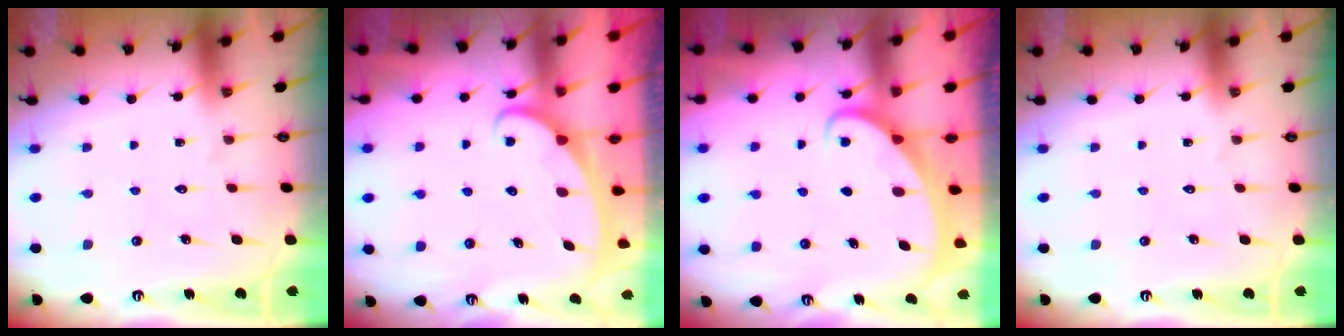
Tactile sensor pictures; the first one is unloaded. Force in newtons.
{"total": 2.4, "press": 2.4, "slide": 0.4}
{"total": 2.1, "press": 2.1, "slide": 0.2}
{"total": 0.0}